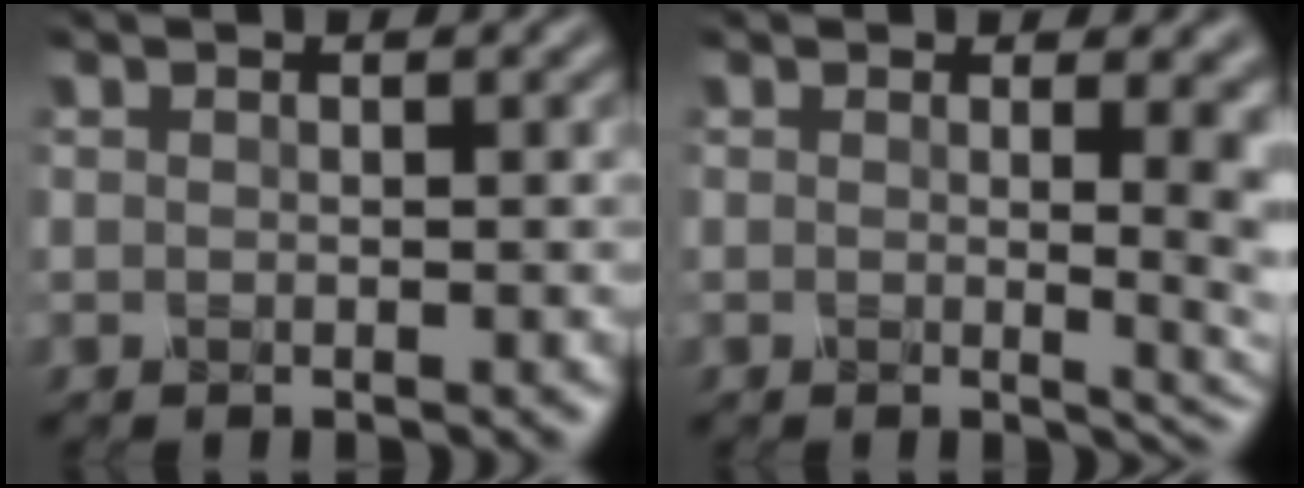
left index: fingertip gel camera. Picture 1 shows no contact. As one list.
[{"total": 6.5, "force": [0.9, 3.1, 5.6], "torque": [-0.023, -0.003, 0.012]}]